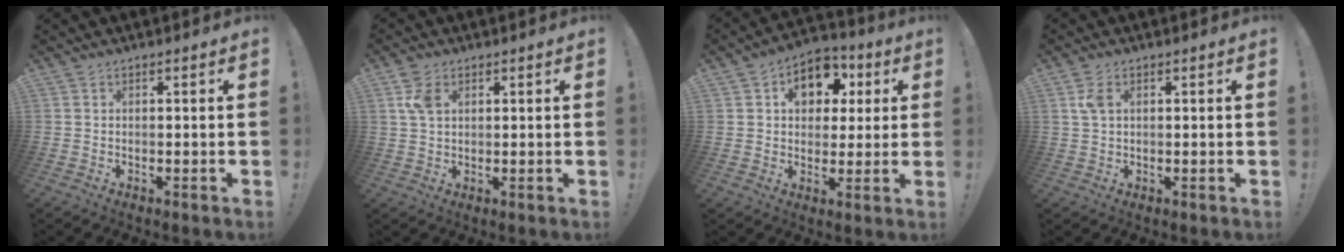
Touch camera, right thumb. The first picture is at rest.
{"total": 5.4, "force": [2.2, 3.3, 3.7], "torque": [-0.057, 0.000, 0.042]}
{"total": 11.6, "force": [3.4, 9.0, 6.5], "torque": [-0.081, -0.006, 0.065]}
{"total": 3.5, "force": [1.4, 1.8, 2.6], "torque": [-0.046, 0.003, 0.025]}